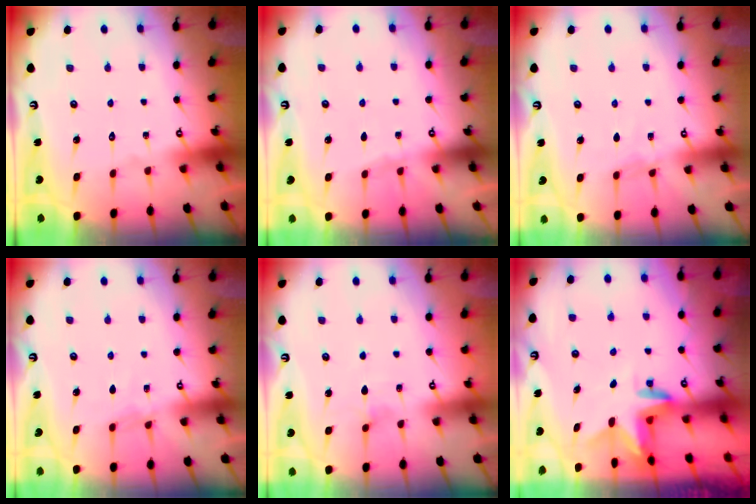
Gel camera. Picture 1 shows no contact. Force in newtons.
{"total": 2.0, "press": 2.0, "slide": 0.4}
{"total": 5.2, "press": 5.2, "slide": 0.6}
{"total": 5.2, "press": 5.2, "slide": 0.6}
{"total": 4.6, "press": 4.3, "slide": 1.4}
{"total": 3.0, "press": 3.0, "slide": 0.2}